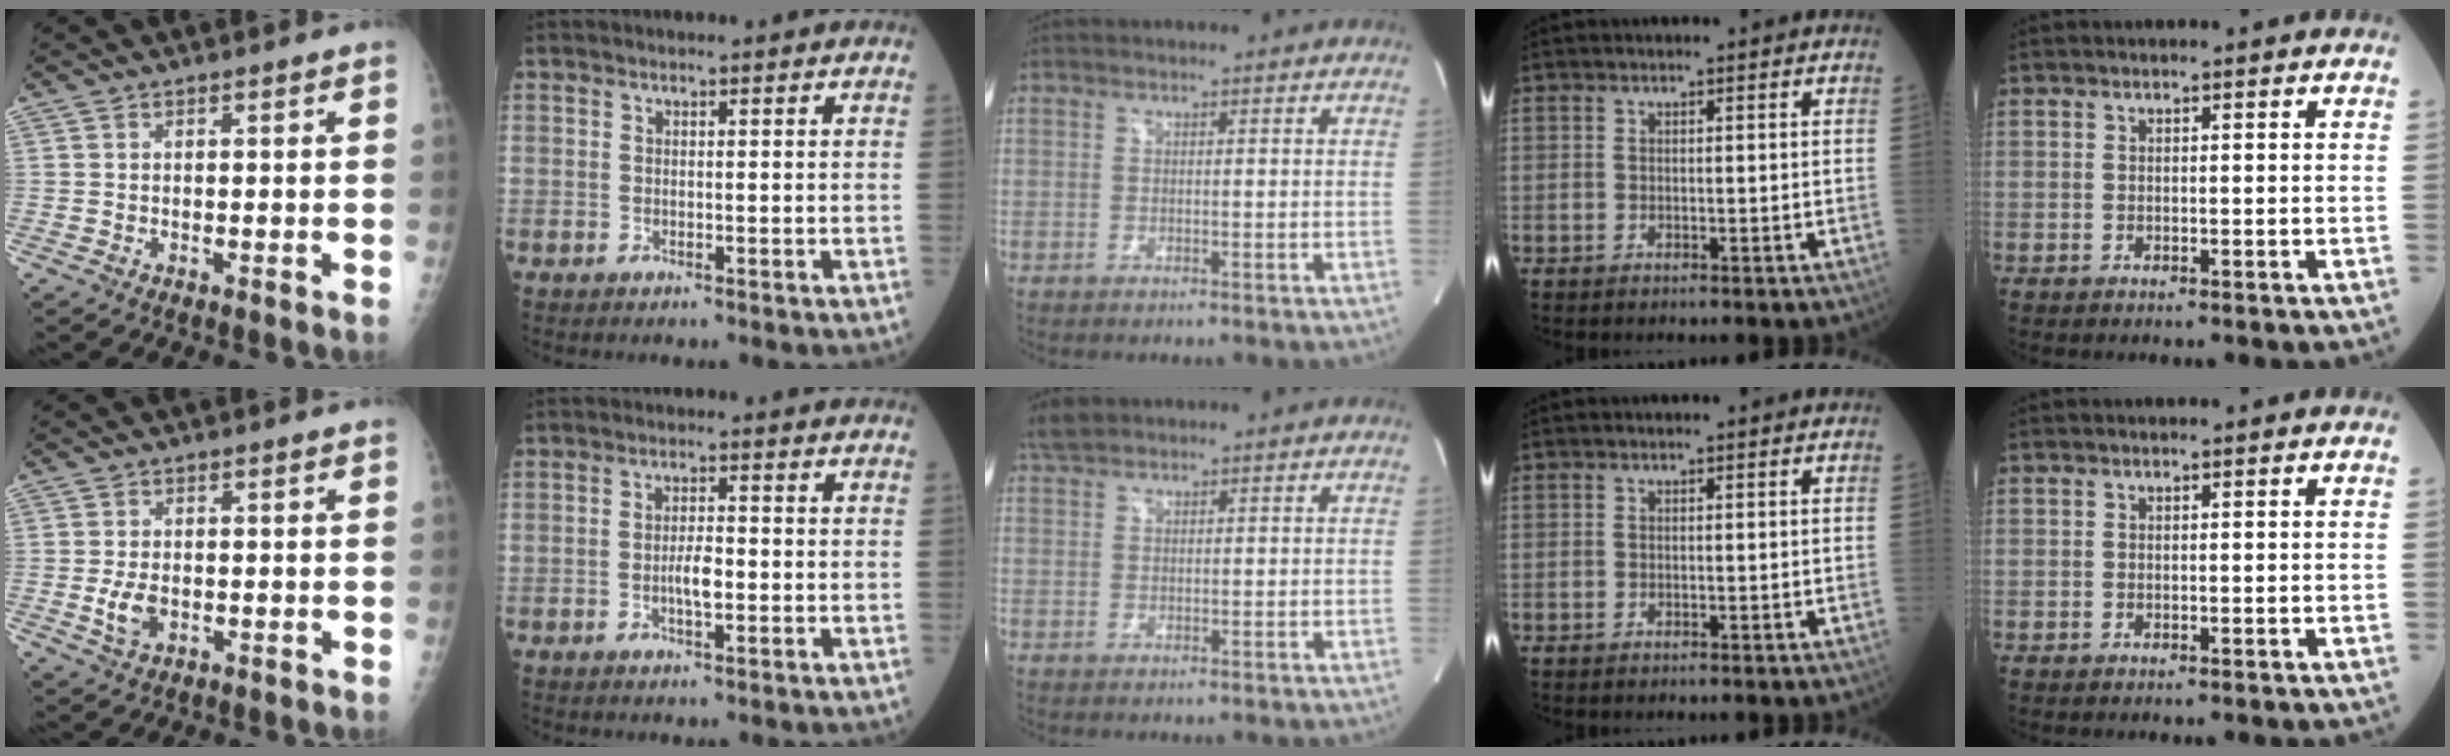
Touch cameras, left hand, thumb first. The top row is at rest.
{"thumb": {"total": 4.2, "force": [-0.8, 2.7, 3.1], "torque": [-0.058, -0.002, -0.010]}, "index": {"total": 3.1, "force": [-0.9, 0.8, 2.8], "torque": [-0.052, -0.001, -0.017]}, "middle": {"total": 2.2, "force": [2.1, 0.6, 0.6], "torque": [-0.019, 0.011, 0.042]}}